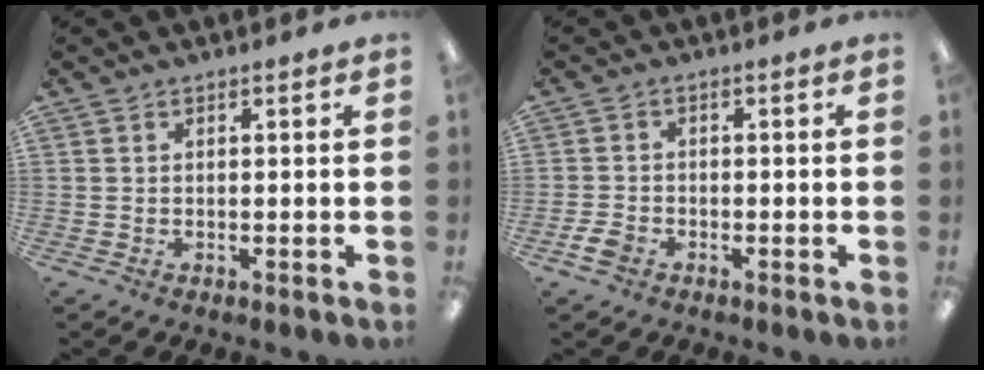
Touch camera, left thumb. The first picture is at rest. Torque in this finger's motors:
{"motor_torque": [-0.02, 0.03, 0.03, 0.00, 0.00]}